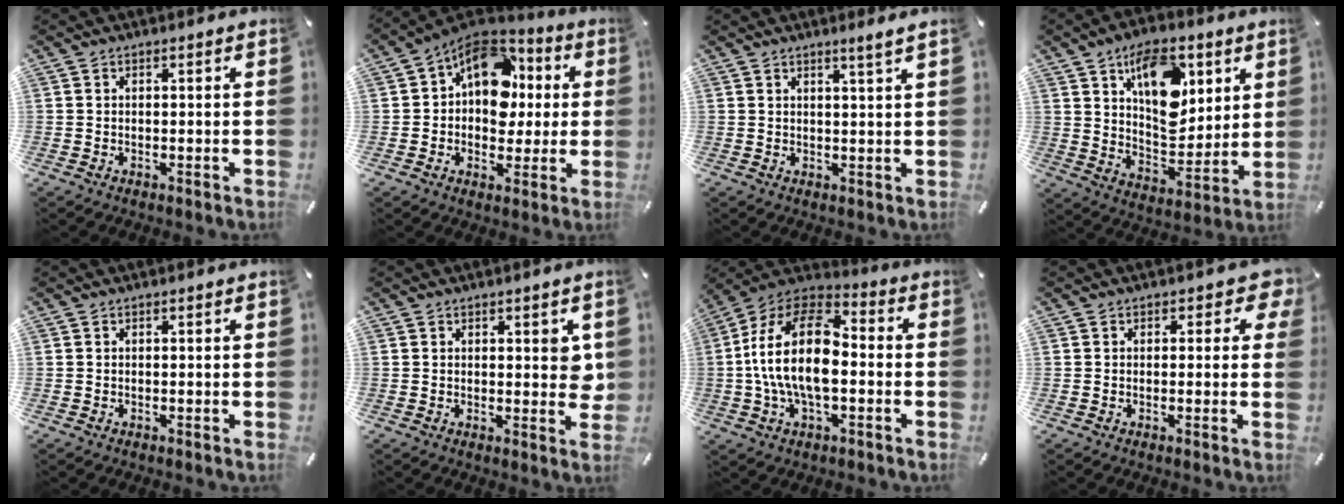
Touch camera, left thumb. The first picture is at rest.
{"total": 14.2, "force": [3.5, 10.9, 8.4], "torque": [-0.126, -0.012, 0.069]}
{"total": 2.5, "force": [1.9, -0.4, 1.5], "torque": [-0.031, -0.009, 0.033]}
{"total": 16.7, "force": [7.4, 10.4, 10.8], "torque": [-0.146, -0.024, 0.130]}
{"total": 0.0}
{"total": 4.0, "force": [1.3, 2.4, 2.9], "torque": [-0.018, -0.008, 0.015]}
{"total": 18.0, "force": [-1.6, 10.3, 14.6], "torque": [-0.294, 0.012, -0.031]}
{"total": 4.3, "force": [1.4, 2.7, 3.1], "torque": [-0.031, 0.000, 0.018]}